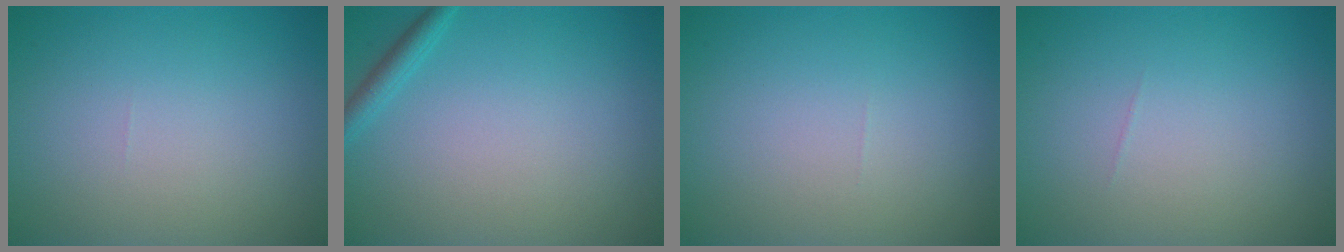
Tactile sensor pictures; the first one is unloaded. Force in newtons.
{"total": 1.5, "press": 1.5, "slide": 0.2}
{"total": 0.0}
{"total": 0.0}